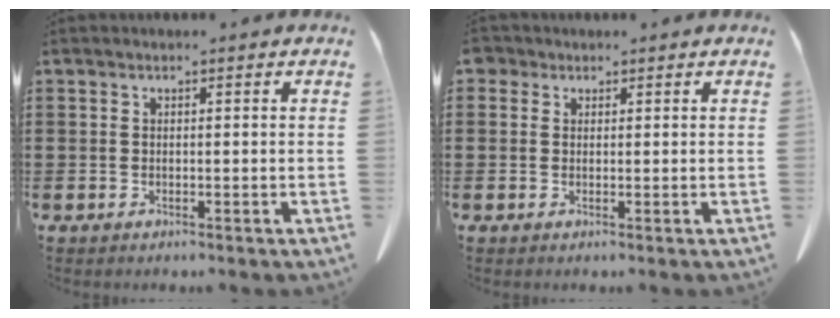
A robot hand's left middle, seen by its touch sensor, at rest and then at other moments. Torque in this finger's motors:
{"motor_torque": [-0.01, 0.00, 0.00, 0.00]}